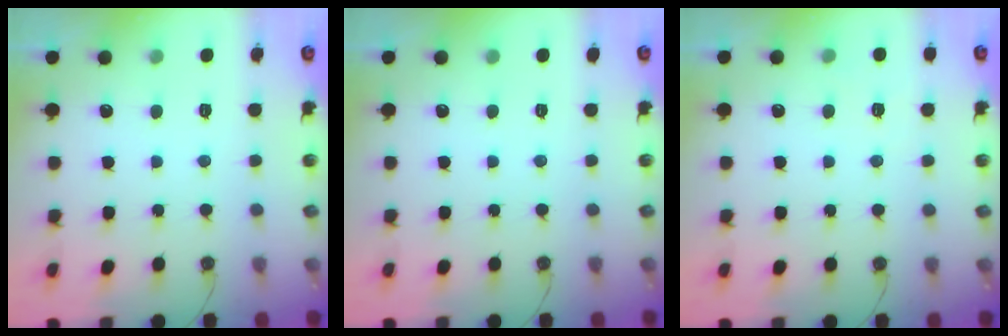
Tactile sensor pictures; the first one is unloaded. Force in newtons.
{"total": 0.0}
{"total": 2.9, "press": 2.9, "slide": 0.2}